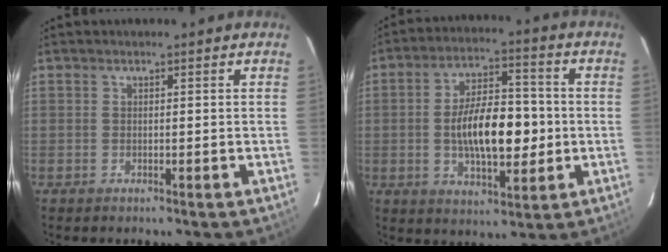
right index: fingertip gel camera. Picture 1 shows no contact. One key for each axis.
{"total": 13.6, "fx": -1.4, "fy": 6.0, "fz": 12.1, "tx": -0.215, "ty": 0.009, "tz": -0.018}